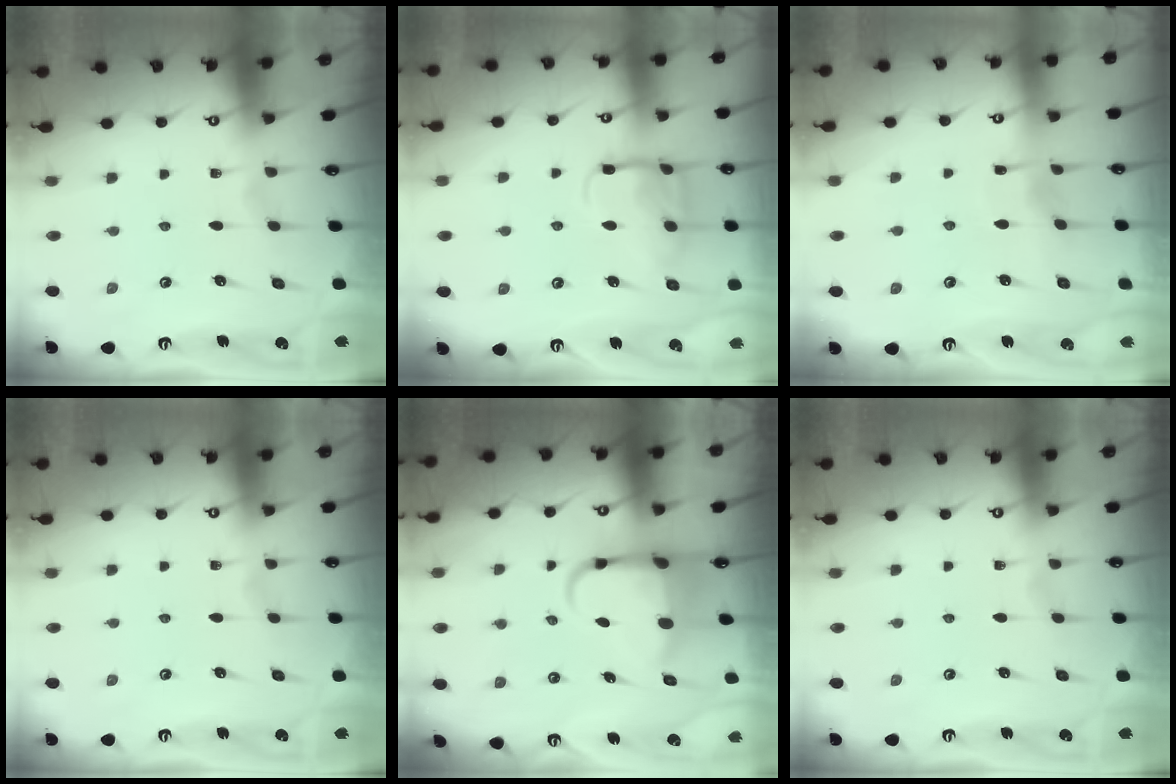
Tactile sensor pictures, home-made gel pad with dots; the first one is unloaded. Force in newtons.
{"total": 12.2, "press": 12.2, "slide": 0.9}
{"total": 1.8, "press": 1.7, "slide": 0.3}
{"total": 0.0}
{"total": 6.5, "press": 6.3, "slide": 1.4}
{"total": 0.0}